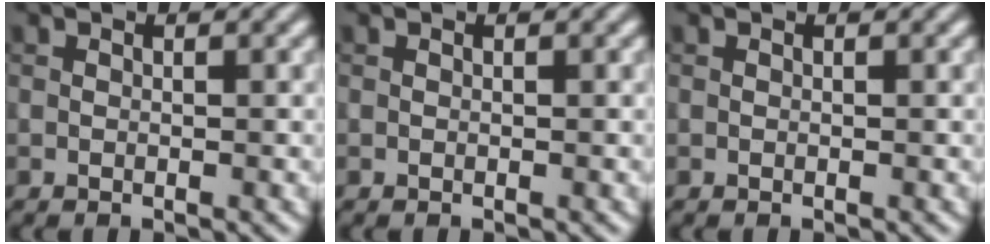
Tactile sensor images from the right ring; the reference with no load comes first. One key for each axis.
{"total": 0.0}
{"total": 0.0}